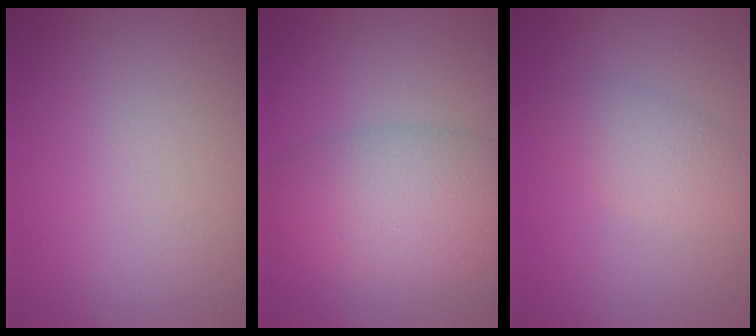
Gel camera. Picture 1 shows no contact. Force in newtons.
{"total": 7.1, "press": 7.1, "slide": 0.1}
{"total": 2.7, "press": 2.7, "slide": 0.0}